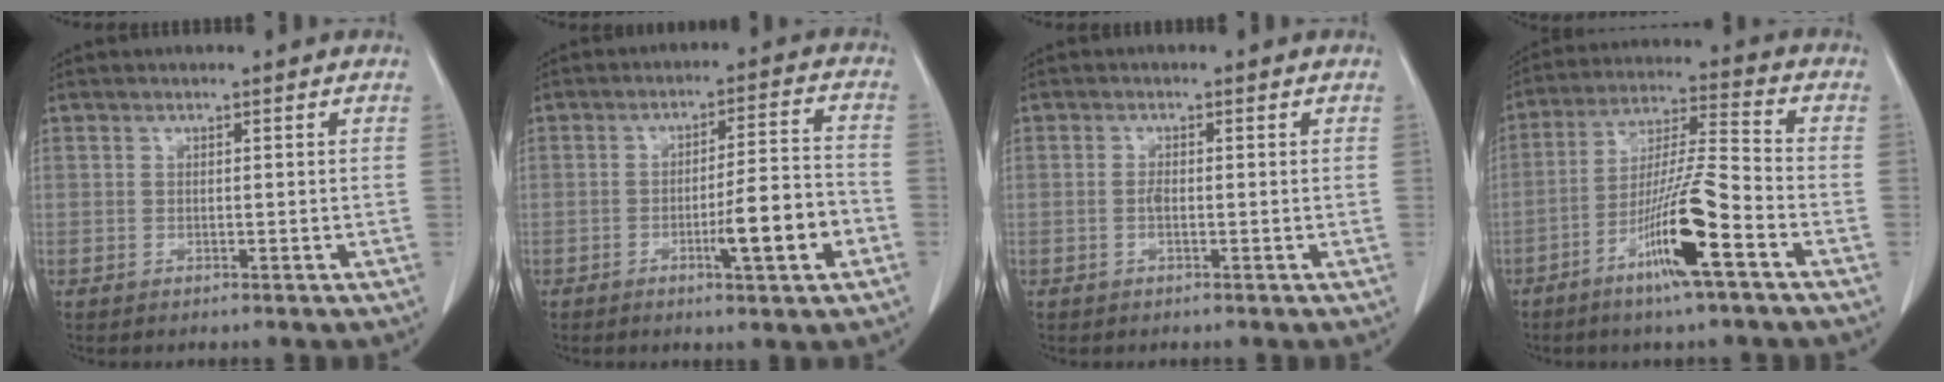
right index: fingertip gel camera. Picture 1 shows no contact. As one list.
[{"total": 9.1, "force": [-3.4, 0.5, 8.4], "torque": [-0.129, 0.004, -0.050]}, {"total": 1.1, "force": [-0.3, 0.3, 1.0], "torque": [-0.023, 0.002, -0.006]}, {"total": 12.5, "force": [-6.1, -0.3, 10.9], "torque": [-0.210, -0.008, -0.115]}]